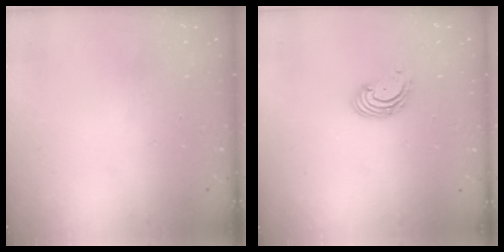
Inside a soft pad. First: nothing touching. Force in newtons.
{"total": 2.7, "press": 2.7, "slide": 0.1}